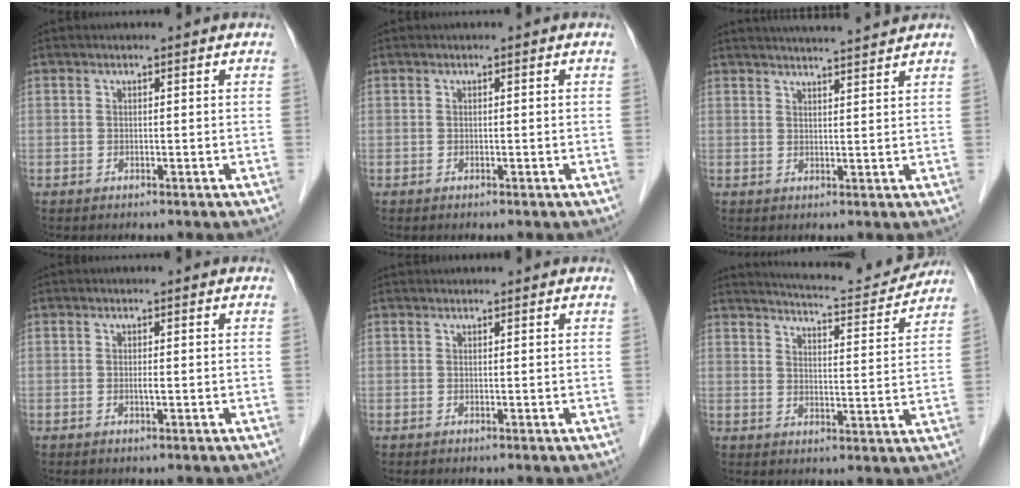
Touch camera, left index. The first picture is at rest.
{"total": 0.0}
{"total": 8.8, "force": [8.3, -0.6, 2.8], "torque": [-0.044, 0.010, 0.111]}
{"total": 0.7, "force": [-0.2, 0.0, 0.6], "torque": [-0.013, -0.004, -0.005]}
{"total": 2.4, "force": [2.3, 0.4, 0.5], "torque": [-0.006, 0.028, 0.031]}
{"total": 12.9, "force": [12.4, 0.4, 3.2], "torque": [-0.054, -0.016, 0.164]}